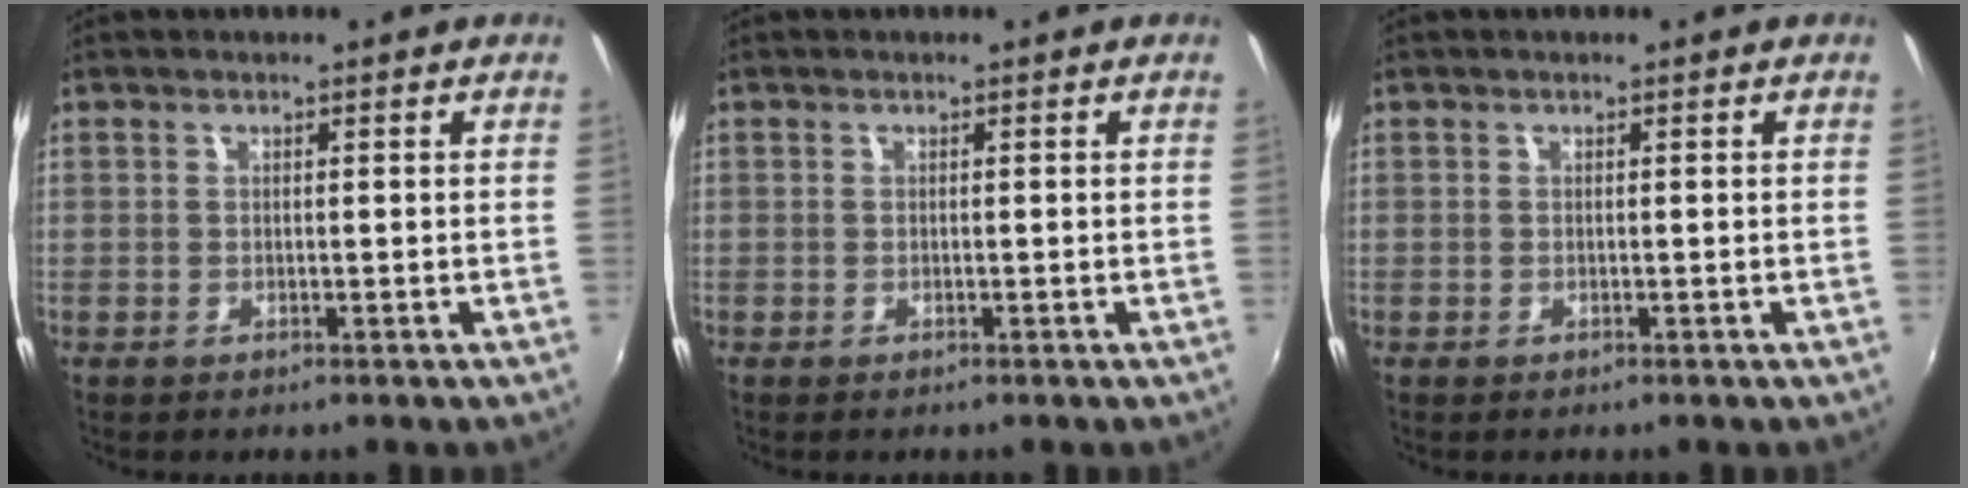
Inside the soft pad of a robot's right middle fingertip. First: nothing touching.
{"total": 0.0}
{"total": 0.0}